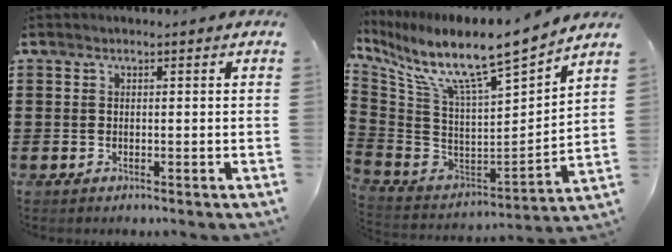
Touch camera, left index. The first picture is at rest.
{"total": 10.6, "force": [8.1, 1.0, 6.7], "torque": [-0.160, -0.069, 0.131]}